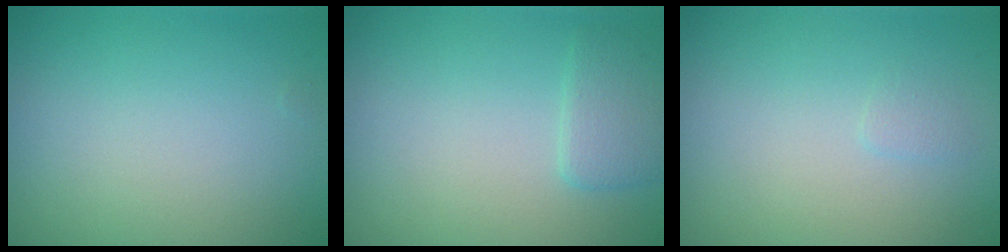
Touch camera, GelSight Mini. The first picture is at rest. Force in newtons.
{"total": 1.9, "press": 1.9, "slide": 0.1}
{"total": 0.6, "press": 0.6, "slide": 0.1}